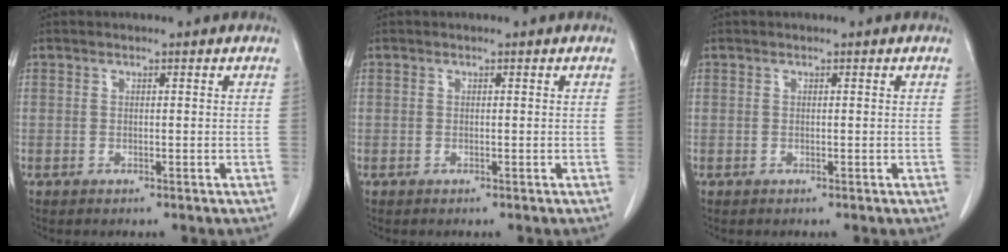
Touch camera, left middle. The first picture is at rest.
{"total": 0.0}
{"total": 0.0}